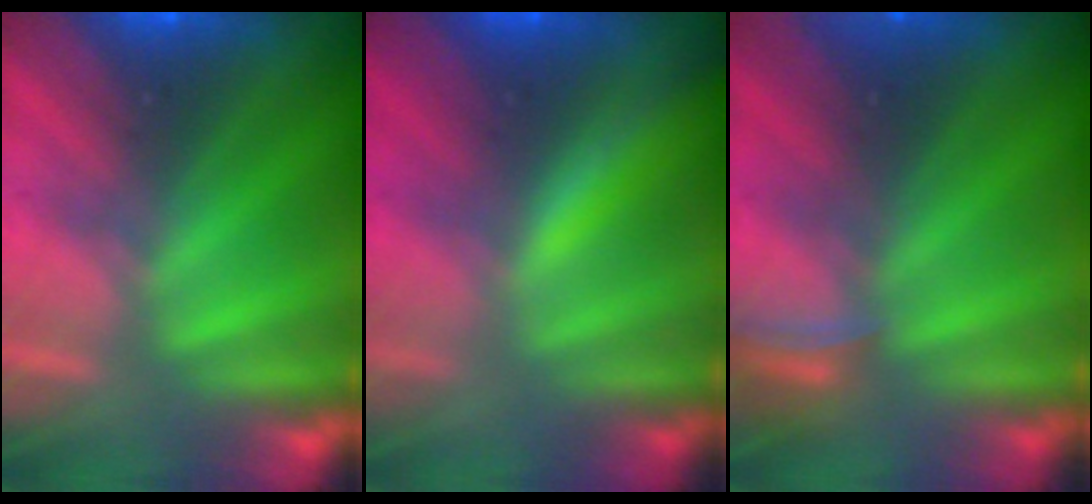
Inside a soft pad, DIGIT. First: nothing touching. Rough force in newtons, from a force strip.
{"total": 1.7}
{"total": 2.6}